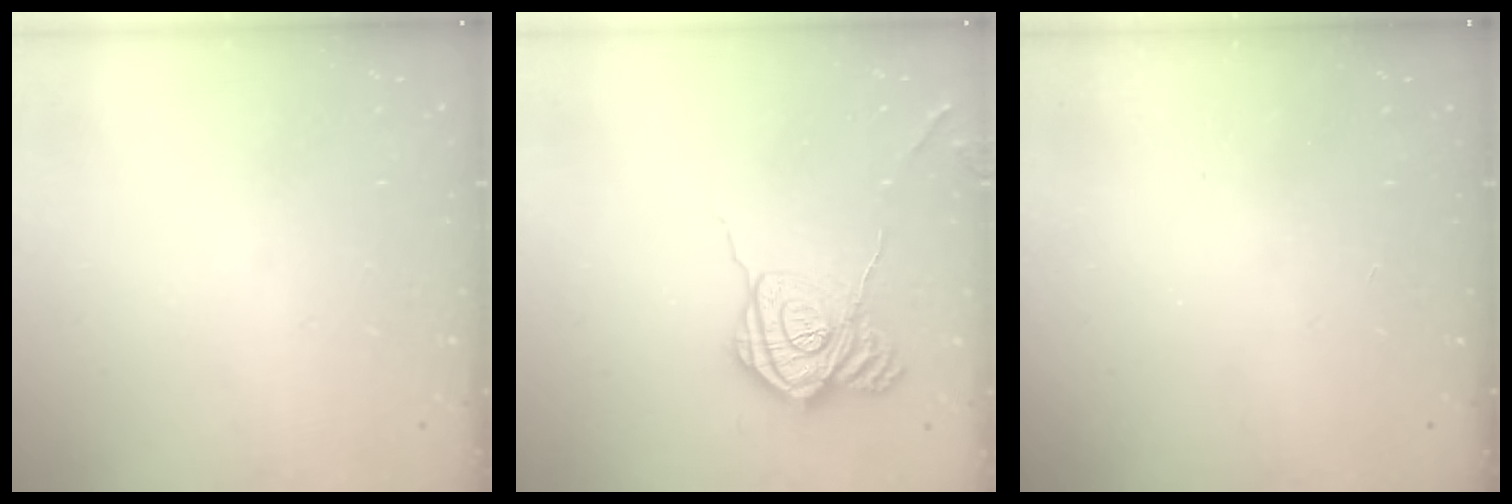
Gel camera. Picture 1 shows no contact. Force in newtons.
{"total": 17.0, "press": 17.0, "slide": 0.9}
{"total": 2.3, "press": 2.2, "slide": 0.7}